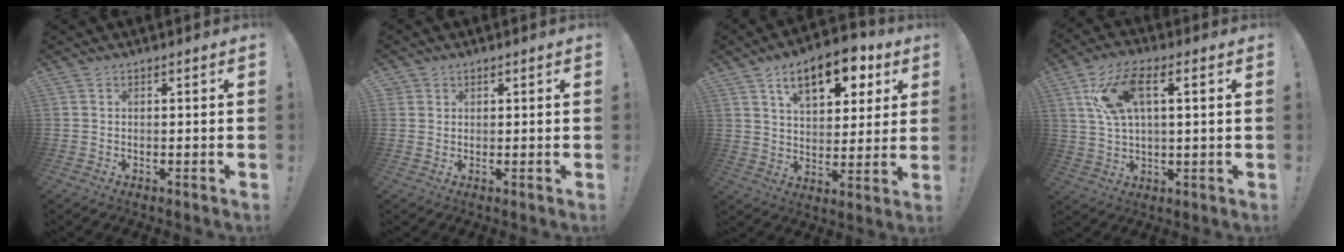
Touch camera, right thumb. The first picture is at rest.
{"total": 1.0, "force": [0.6, 0.7, 0.0], "torque": [0.005, -0.001, 0.011]}
{"total": 15.6, "force": [7.9, 8.0, 10.8], "torque": [-0.153, -0.033, 0.131]}
{"total": 10.8, "force": [3.6, 4.2, 9.2], "torque": [-0.158, 0.005, 0.068]}